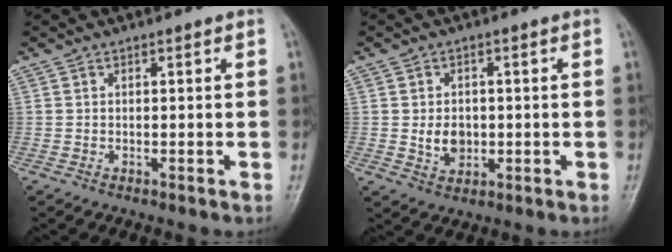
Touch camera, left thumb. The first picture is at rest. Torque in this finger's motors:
{"motor_torque": [-0.05, 0.06, 0.29, 0.11, 0.00]}